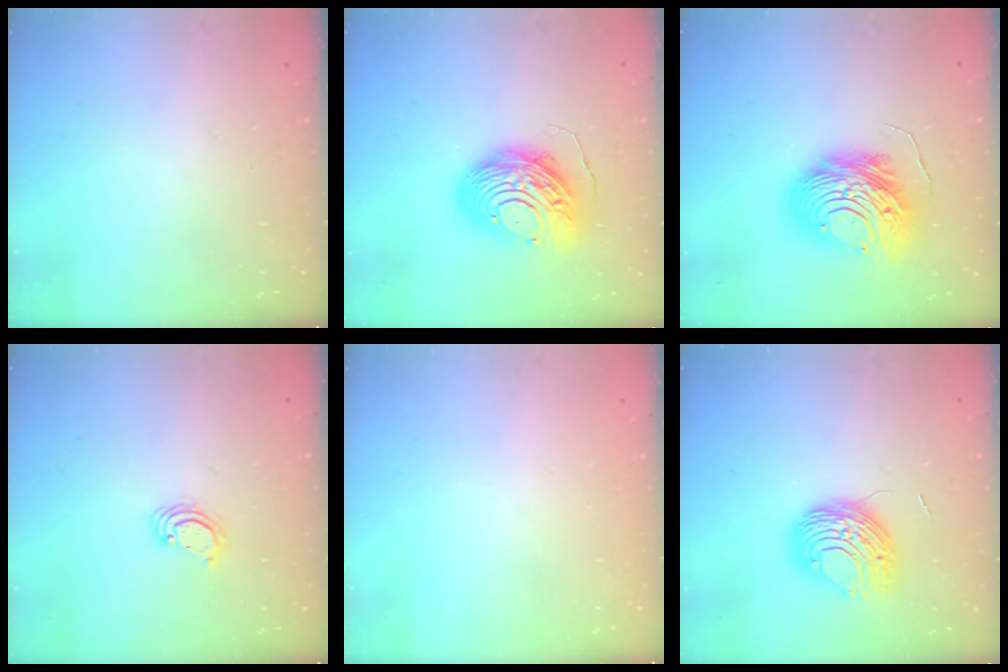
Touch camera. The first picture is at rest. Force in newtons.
{"total": 13.7, "press": 13.6, "slide": 1.4}
{"total": 14.9, "press": 14.8, "slide": 1.4}
{"total": 2.2, "press": 2.2, "slide": 0.2}
{"total": 0.0}
{"total": 9.5, "press": 9.5, "slide": 0.7}